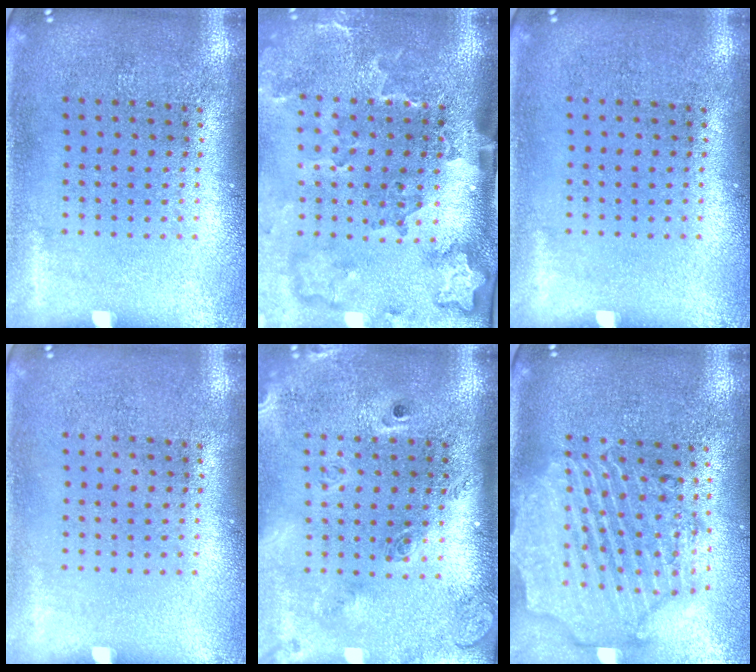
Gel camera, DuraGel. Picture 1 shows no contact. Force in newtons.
{"total": 3.5, "press": 2.4, "slide": 2.5}
{"total": 0.0}
{"total": 0.0}
{"total": 2.6, "press": 1.8, "slide": 1.8}
{"total": 3.0, "press": 2.6, "slide": 1.5}